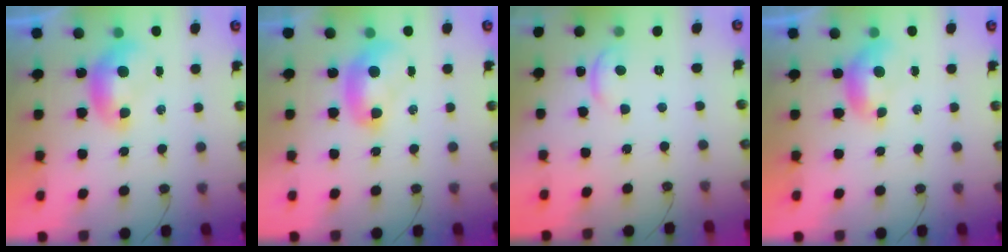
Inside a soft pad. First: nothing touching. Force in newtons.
{"total": 2.0, "press": 2.0, "slide": 0.2}
{"total": 0.6, "press": 0.3, "slide": 0.5}
{"total": 1.3, "press": 1.1, "slide": 0.6}